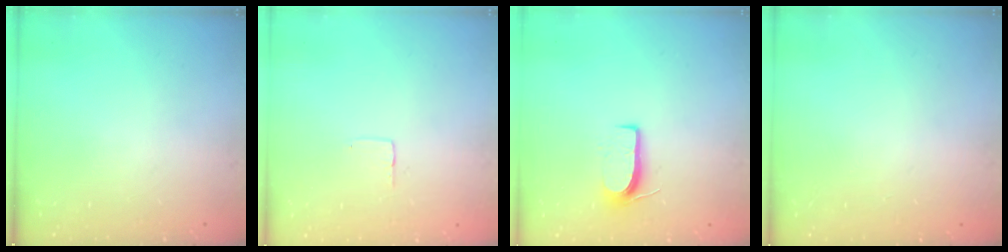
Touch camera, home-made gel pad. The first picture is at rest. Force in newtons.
{"total": 2.5, "press": 2.5, "slide": 0.1}
{"total": 7.0, "press": 7.0, "slide": 0.6}
{"total": 0.0}